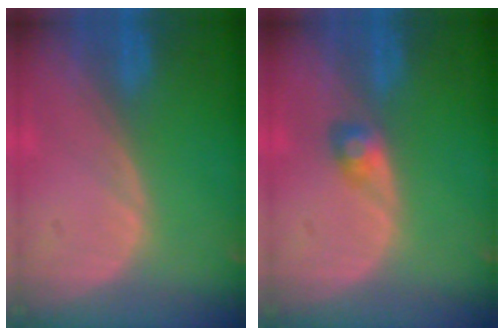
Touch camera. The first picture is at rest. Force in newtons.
{"total": 2.1, "press": 2.1, "slide": 0.2}